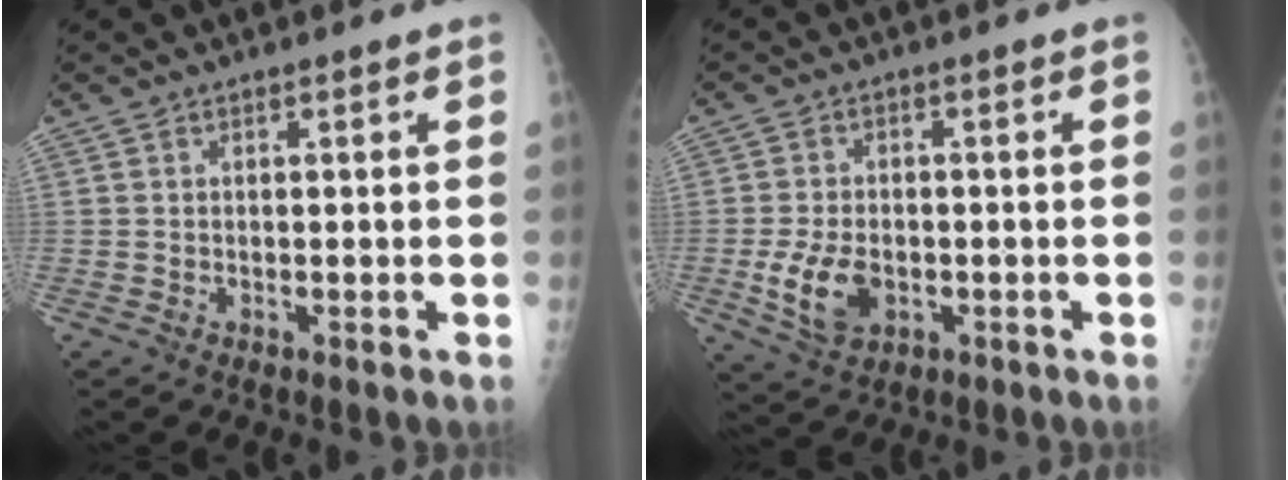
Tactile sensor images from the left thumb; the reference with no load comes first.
{"total": 7.9, "force": [-1.8, 5.2, 5.6], "torque": [-0.101, 0.000, -0.025]}